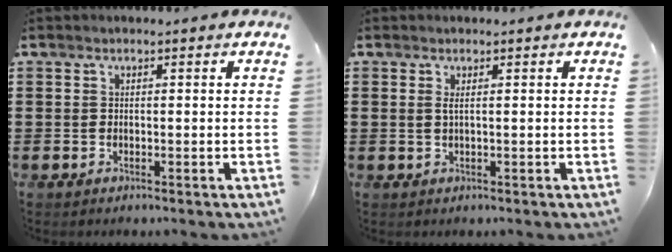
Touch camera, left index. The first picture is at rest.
{"total": 1.0, "force": [0.3, 0.0, 1.0], "torque": [-0.020, -0.002, 0.006]}